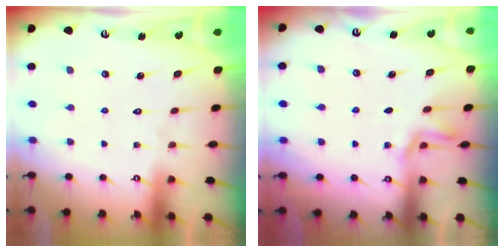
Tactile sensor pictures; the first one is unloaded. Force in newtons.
{"total": 2.0, "press": 1.6, "slide": 1.1}